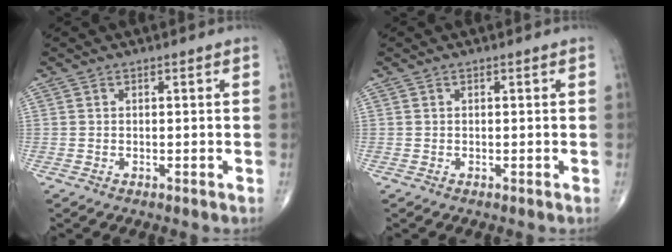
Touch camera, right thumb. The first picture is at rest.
{"total": 0.0}